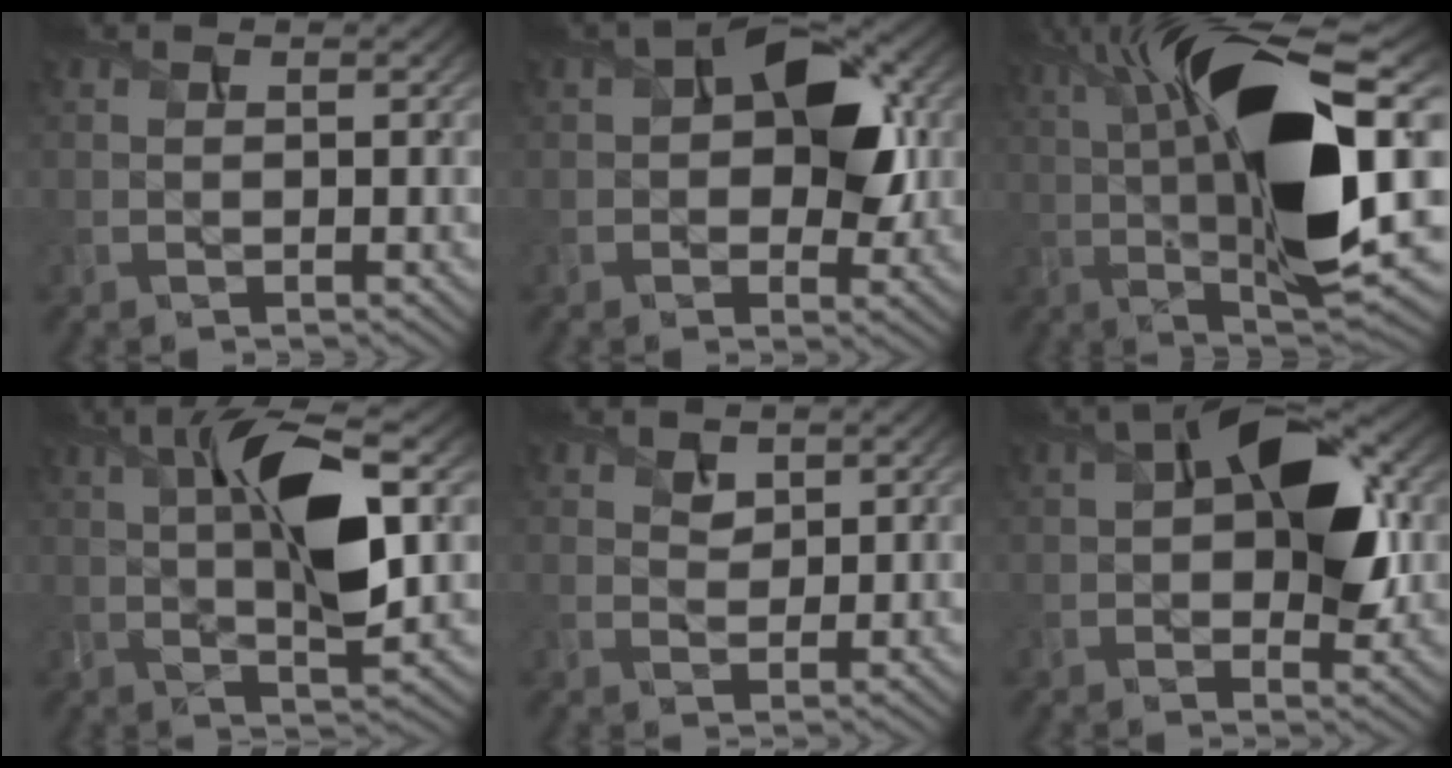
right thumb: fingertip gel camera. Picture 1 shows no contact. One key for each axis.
{"total": 8.1, "fx": 1.1, "fy": 4.9, "fz": 6.4, "tx": -0.084, "ty": 0.006, "tz": 0.012}
{"total": 19.0, "fx": 3.0, "fy": 5.5, "fz": 17.9, "tx": -0.305, "ty": 0.021, "tz": 0.046}
{"total": 11.5, "fx": 2.5, "fy": 3.2, "fz": 10.7, "tx": -0.192, "ty": 0.009, "tz": 0.041}
{"total": 1.9, "fx": 1.3, "fy": 1.1, "fz": 0.8, "tx": -0.020, "ty": -0.003, "tz": 0.027}
{"total": 10.2, "fx": 1.5, "fy": 5.5, "fz": 8.5, "tx": -0.127, "ty": 0.010, "tz": 0.013}